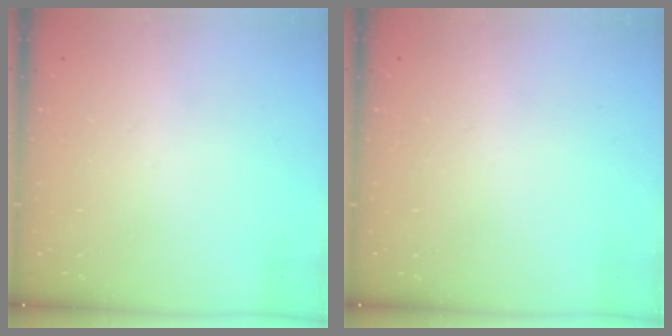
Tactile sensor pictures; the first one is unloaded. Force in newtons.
{"total": 0.0}